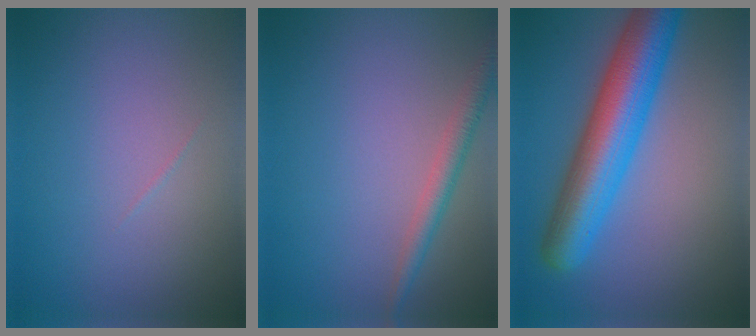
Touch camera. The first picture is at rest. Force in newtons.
{"total": 2.3, "press": 2.3, "slide": 0.1}
{"total": 8.5, "press": 8.5, "slide": 0.2}